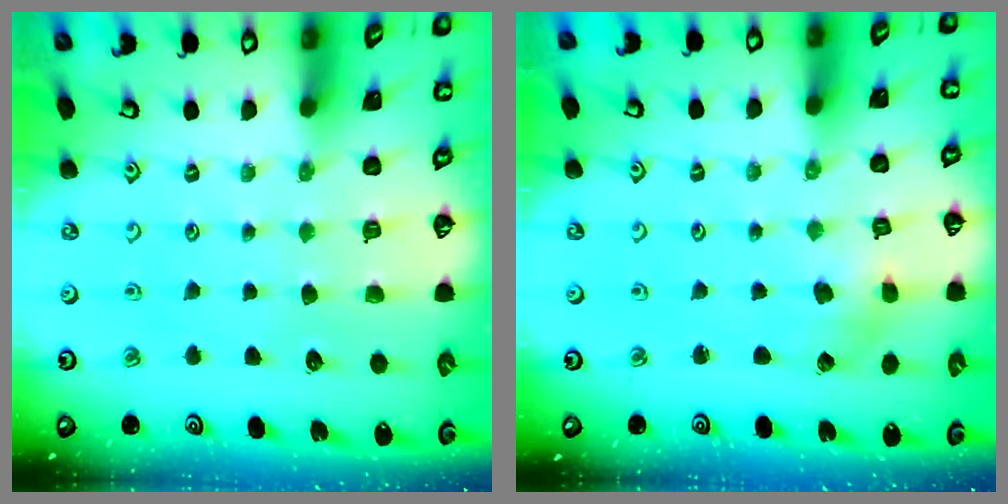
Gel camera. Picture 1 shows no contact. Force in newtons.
{"total": 2.5, "press": 2.4, "slide": 0.5}